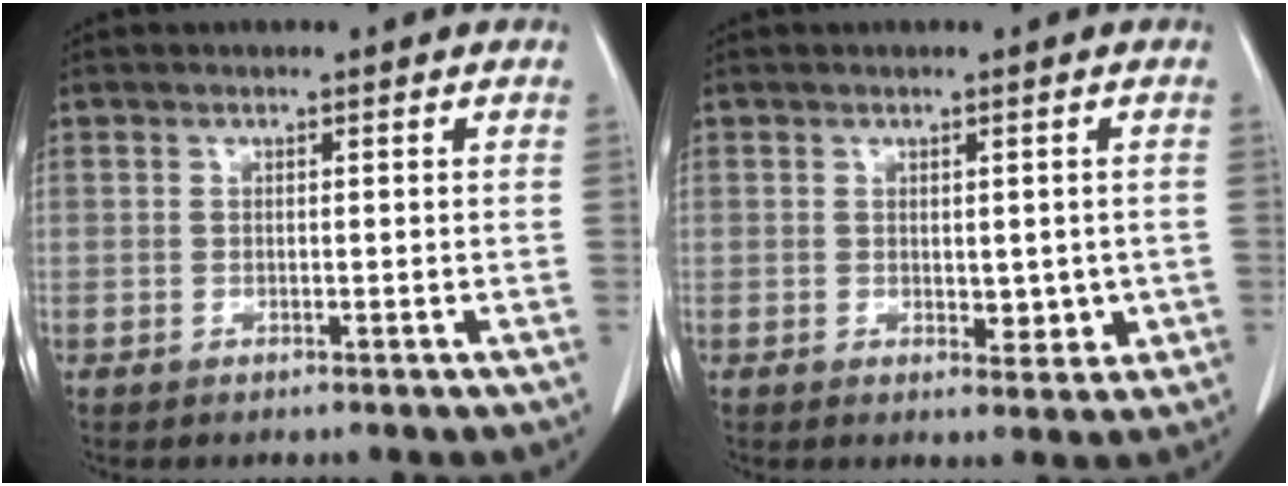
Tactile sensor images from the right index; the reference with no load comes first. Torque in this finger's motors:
{"motor_torque": [0.04, 0.12, 0.06, 0.02]}